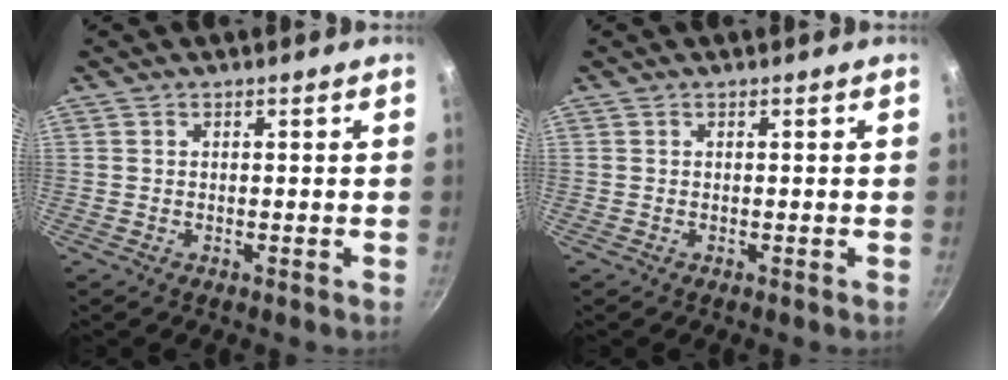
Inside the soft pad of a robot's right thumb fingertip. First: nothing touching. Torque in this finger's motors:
{"motor_torque": [-0.13, -0.17, -0.29, -0.08, -0.02]}